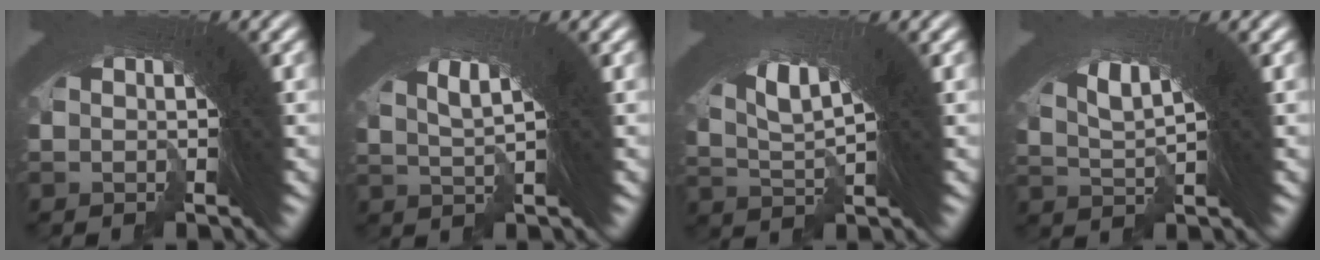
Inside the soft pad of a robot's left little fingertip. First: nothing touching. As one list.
[{"total": 6.6, "force": [1.6, 3.6, 5.3], "torque": [-0.112, 0.005, 0.016]}, {"total": 8.1, "force": [0.8, 4.8, 6.5], "torque": [-0.153, -0.020, 0.015]}, {"total": 7.7, "force": [1.5, 4.5, 6.1], "torque": [-0.135, -0.007, 0.021]}]